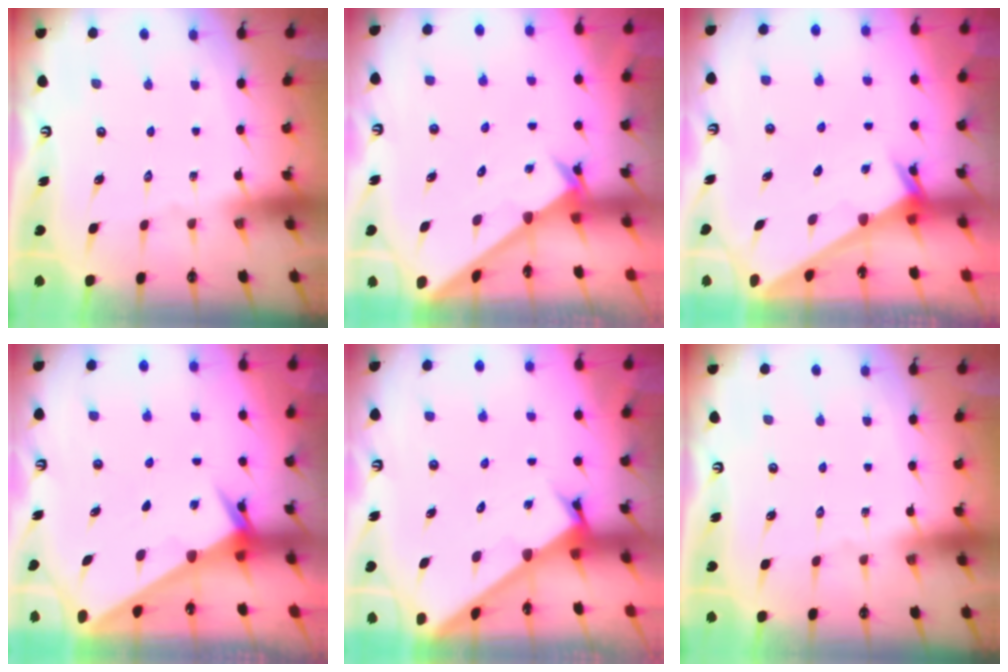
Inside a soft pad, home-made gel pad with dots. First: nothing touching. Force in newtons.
{"total": 2.5, "press": 2.5, "slide": 0.2}
{"total": 2.0, "press": 2.0, "slide": 0.1}
{"total": 2.8, "press": 2.8, "slide": 0.2}
{"total": 2.8, "press": 2.8, "slide": 0.2}
{"total": 0.0}